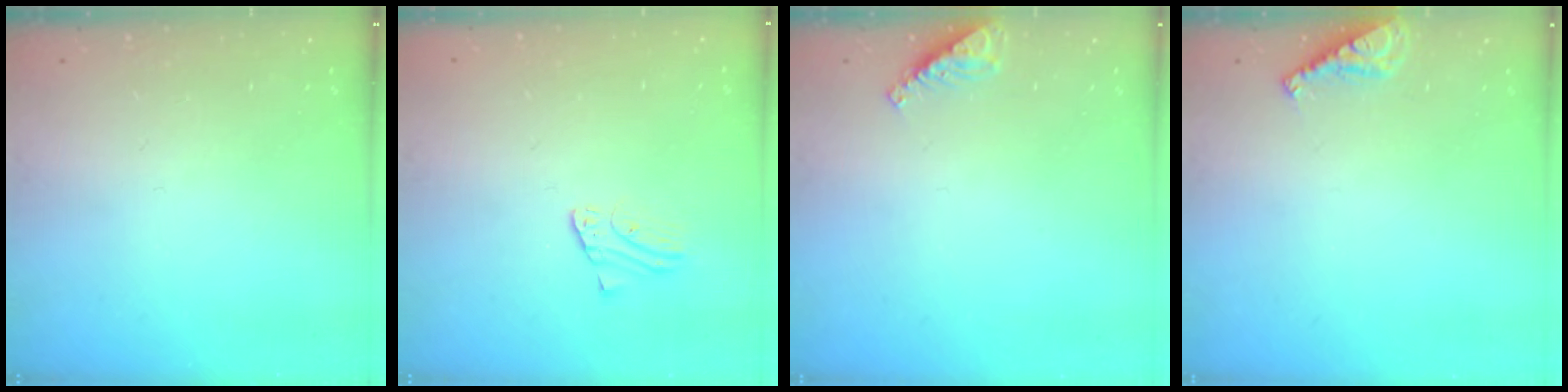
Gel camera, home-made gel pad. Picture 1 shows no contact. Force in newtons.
{"total": 1.6, "press": 1.6, "slide": 0.1}
{"total": 5.8, "press": 5.8, "slide": 0.8}
{"total": 7.3, "press": 7.3, "slide": 0.7}